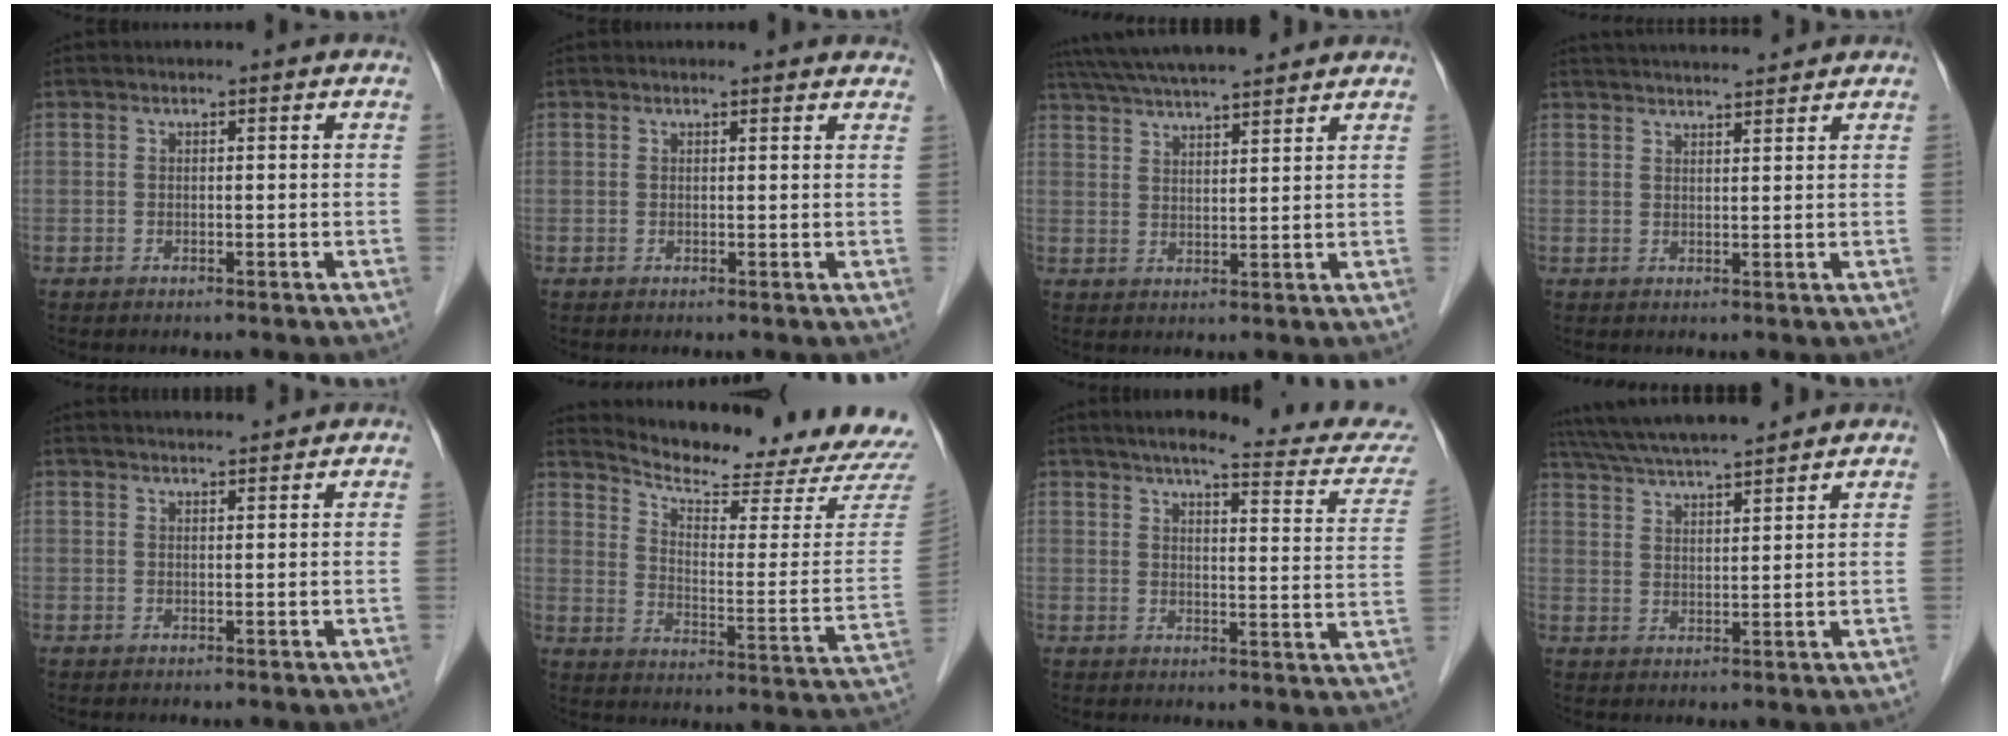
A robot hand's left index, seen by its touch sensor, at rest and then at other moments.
{"total": 4.8, "force": [4.4, 1.1, 1.3], "torque": [-0.009, 0.014, 0.037]}
{"total": 14.4, "force": [12.8, 1.7, 6.4], "torque": [-0.113, 0.039, 0.201]}
{"total": 9.1, "force": [8.6, 0.6, 3.0], "torque": [-0.050, 0.028, 0.123]}
{"total": 6.1, "force": [5.8, 0.5, 2.0], "torque": [-0.028, 0.028, 0.077]}
{"total": 21.6, "force": [20.9, 1.1, 5.4], "torque": [-0.091, -0.108, 0.262]}
{"total": 17.9, "force": [16.2, 1.6, 7.4], "torque": [-0.084, -0.036, 0.189]}
{"total": 12.9, "force": [11.6, 0.7, 5.5], "torque": [-0.104, 0.031, 0.189]}